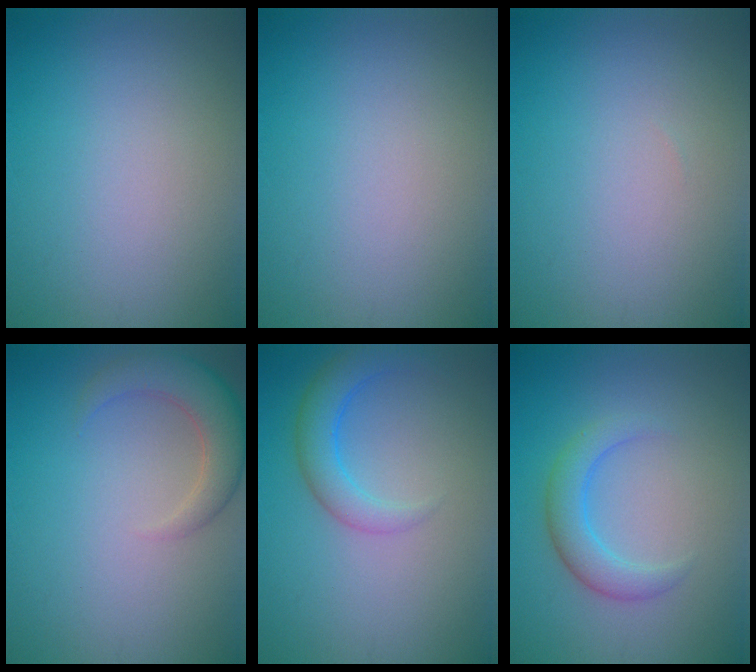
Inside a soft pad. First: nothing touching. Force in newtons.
{"total": 0.0}
{"total": 0.0}
{"total": 4.1, "press": 4.1, "slide": 0.4}
{"total": 3.3, "press": 3.3, "slide": 0.3}
{"total": 3.0, "press": 3.0, "slide": 0.1}